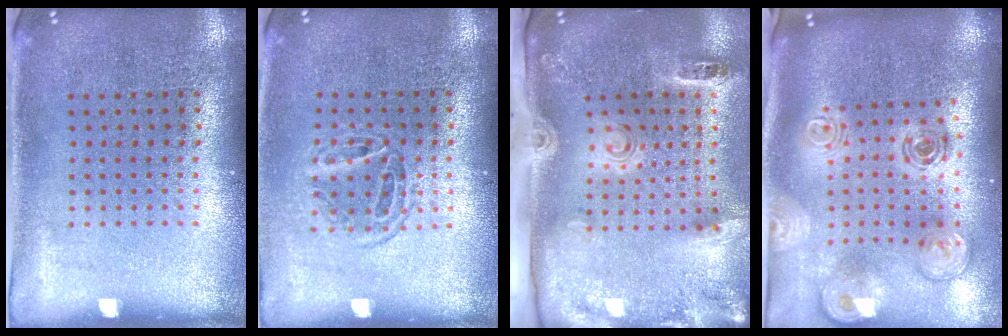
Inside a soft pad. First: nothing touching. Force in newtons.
{"total": 1.2, "press": 1.0, "slide": 0.6}
{"total": 2.9, "press": 2.0, "slide": 2.1}
{"total": 2.2, "press": 1.8, "slide": 1.4}